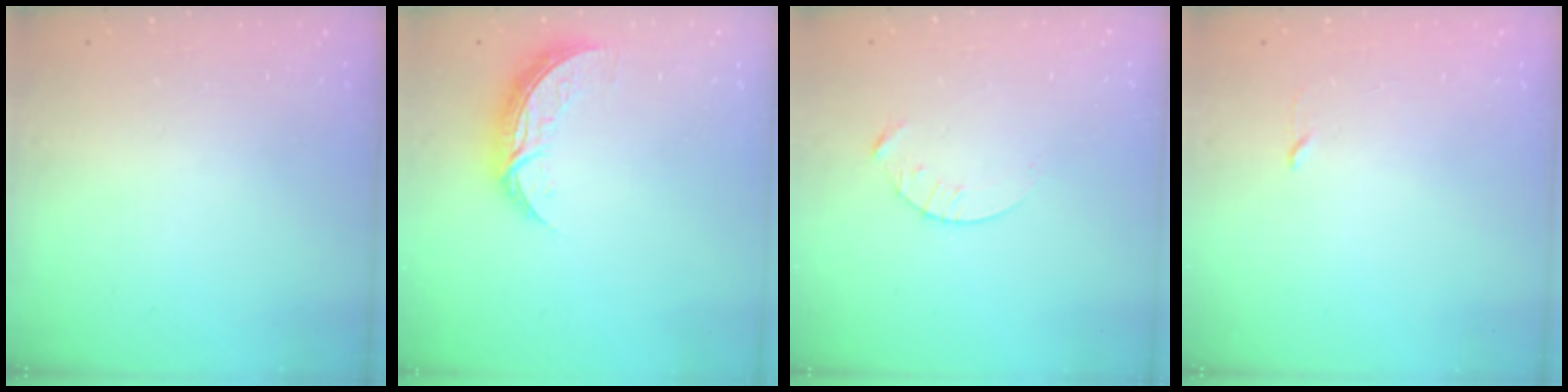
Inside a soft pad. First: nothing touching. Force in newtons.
{"total": 8.5, "press": 8.5, "slide": 0.3}
{"total": 4.3, "press": 4.2, "slide": 0.5}
{"total": 2.3, "press": 2.2, "slide": 0.3}